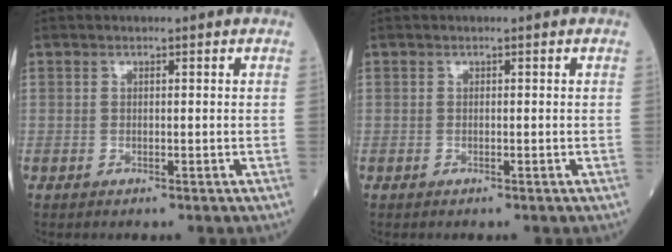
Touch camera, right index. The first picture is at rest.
{"total": 0.0}